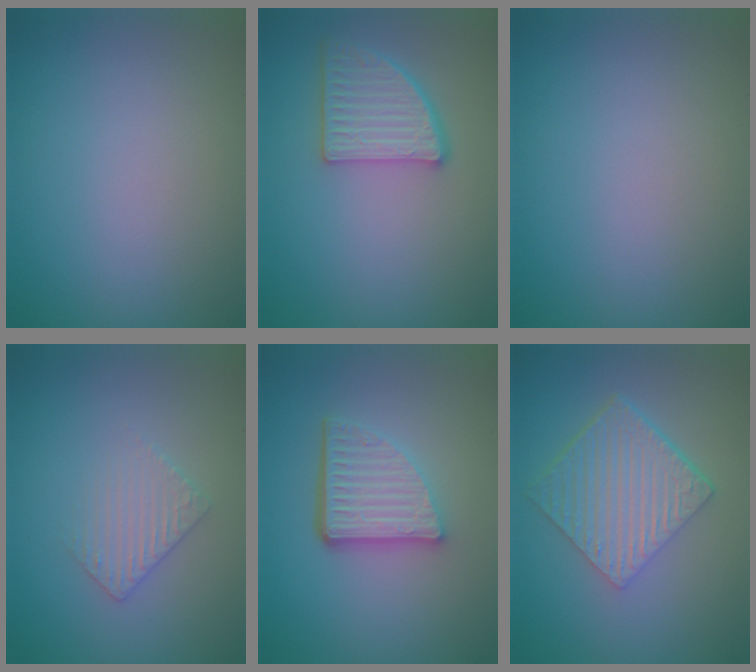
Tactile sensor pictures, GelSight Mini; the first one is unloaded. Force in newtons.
{"total": 4.2, "press": 3.9, "slide": 1.6}
{"total": 0.0}
{"total": 2.2, "press": 2.2, "slide": 0.5}
{"total": 5.2, "press": 3.6, "slide": 3.7}
{"total": 6.3, "press": 4.3, "slide": 4.6}